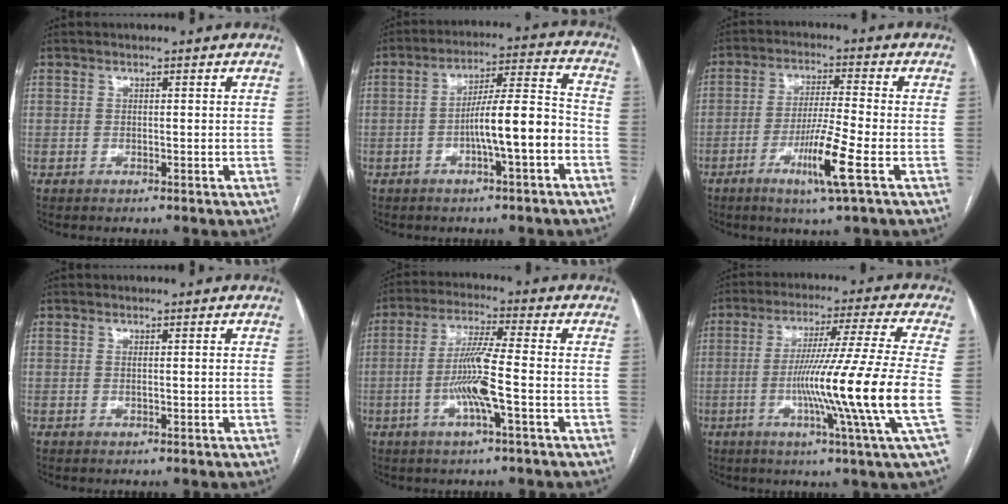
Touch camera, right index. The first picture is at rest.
{"total": 9.9, "force": [-3.4, 0.6, 9.2], "torque": [-0.155, 0.025, -0.052]}
{"total": 8.7, "force": [-3.7, -0.8, 7.8], "torque": [-0.149, -0.017, -0.070]}
{"total": 0.6, "force": [0.0, 0.0, 0.6], "torque": [-0.014, -0.001, 0.002]}
{"total": 8.6, "force": [-2.3, -0.2, 8.2], "torque": [-0.166, 0.000, -0.047]}
{"total": 17.1, "force": [-3.6, -3.2, 16.4], "torque": [-0.284, -0.023, -0.072]}